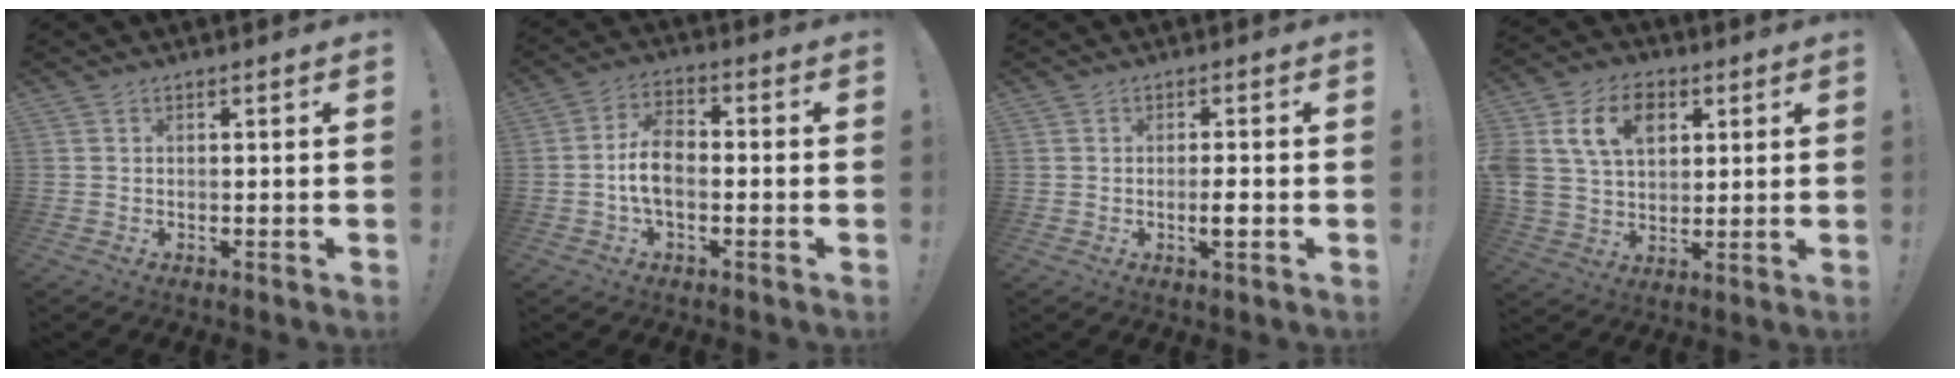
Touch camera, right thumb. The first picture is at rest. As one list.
[{"total": 8.8, "force": [-1.5, 5.0, 7.1], "torque": [-0.130, 0.009, -0.024]}, {"total": 2.7, "force": [-1.0, 1.1, 2.3], "torque": [-0.020, -0.002, -0.019]}, {"total": 15.5, "force": [5.6, 11.3, 9.0], "torque": [-0.156, -0.016, 0.106]}]